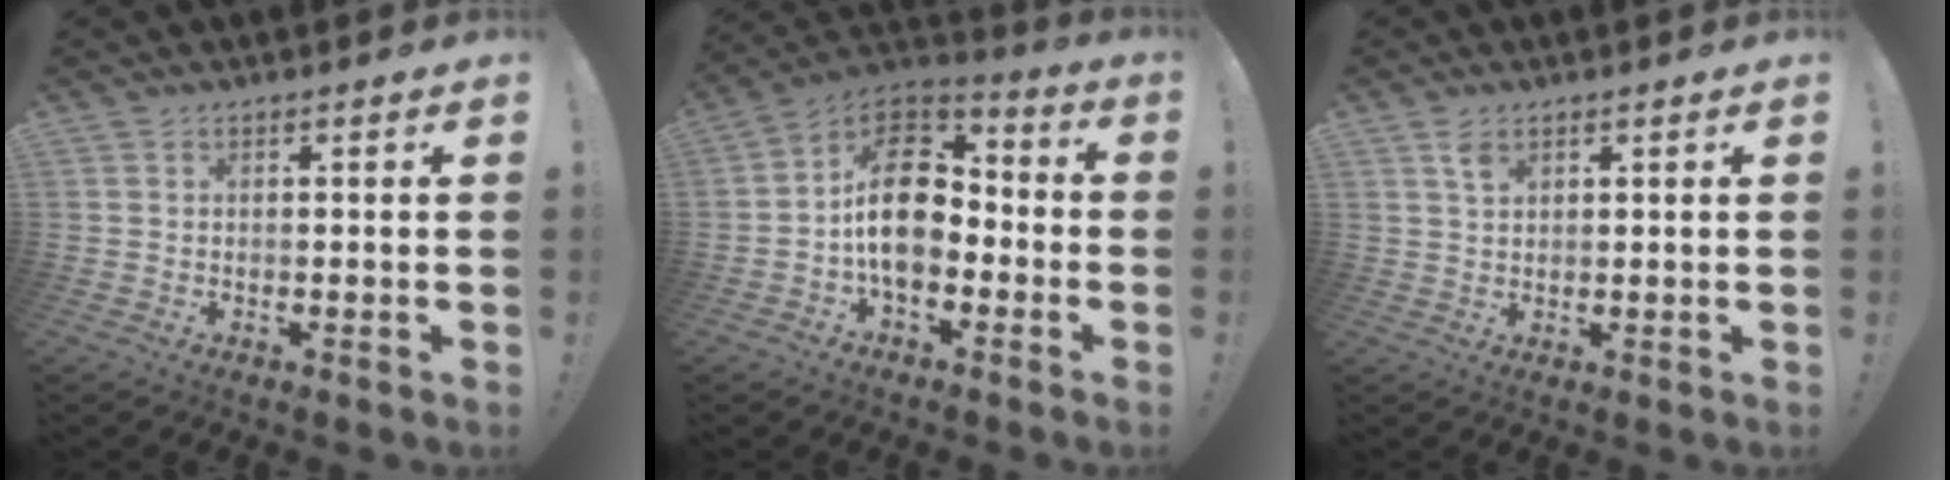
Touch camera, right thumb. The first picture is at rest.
{"total": 17.6, "force": [-1.1, 11.8, 13.0], "torque": [-0.215, 0.025, -0.011]}
{"total": 3.3, "force": [2.0, 1.8, 1.9], "torque": [-0.030, -0.008, 0.036]}